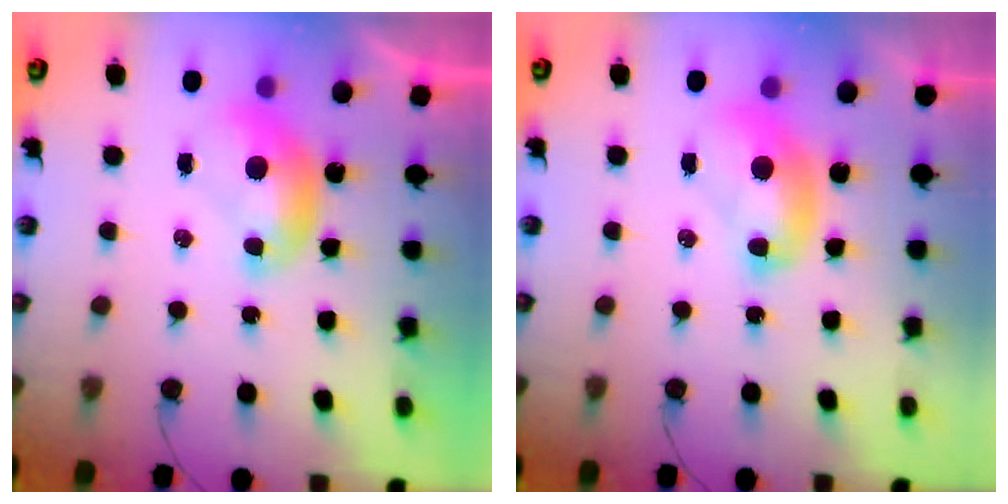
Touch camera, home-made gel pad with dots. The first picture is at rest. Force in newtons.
{"total": 2.0, "press": 2.0, "slide": 0.2}